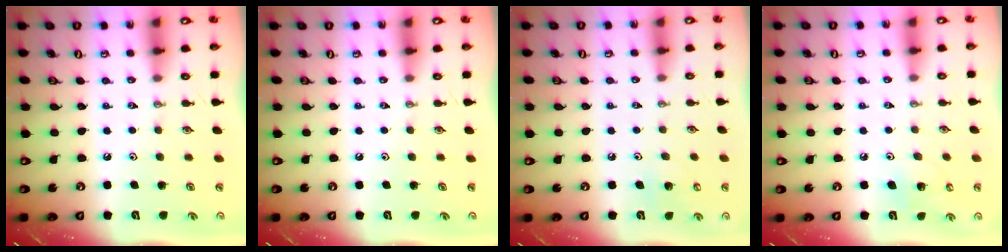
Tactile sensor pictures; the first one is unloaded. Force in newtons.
{"total": 0.0}
{"total": 5.2, "press": 5.2, "slide": 0.4}
{"total": 6.1, "press": 6.1, "slide": 0.8}